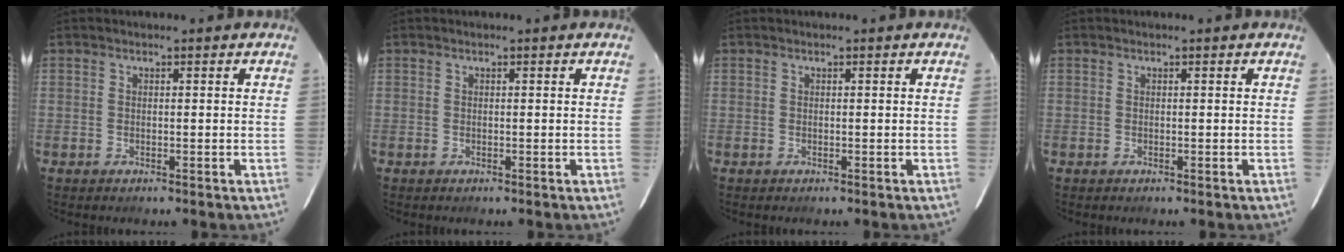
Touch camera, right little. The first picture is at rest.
{"total": 0.0}
{"total": 0.0}
{"total": 0.0}